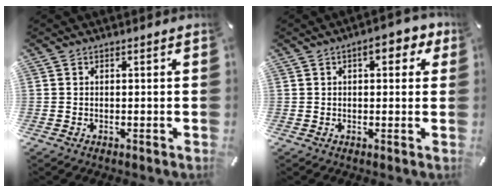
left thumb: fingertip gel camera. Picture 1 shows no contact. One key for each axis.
{"total": 6.3, "fx": 2.4, "fy": 3.0, "fz": 4.9, "tx": -0.067, "ty": -0.001, "tz": 0.035}